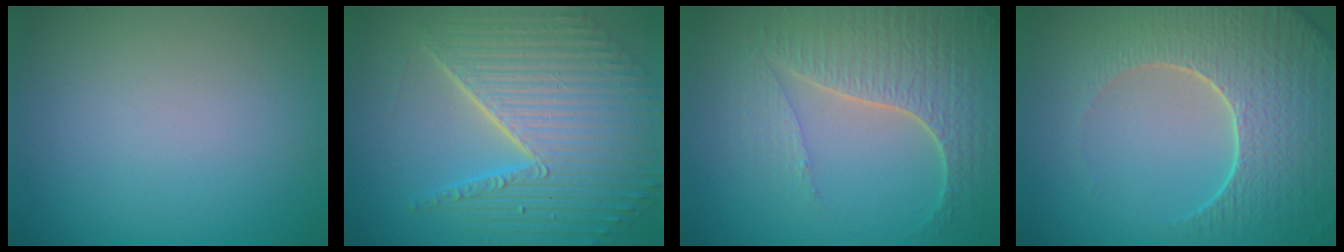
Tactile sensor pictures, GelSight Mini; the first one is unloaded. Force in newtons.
{"total": 10.6, "press": 6.9, "slide": 8.1}
{"total": 6.2, "press": 5.0, "slide": 3.7}
{"total": 7.3, "press": 5.8, "slide": 4.5}